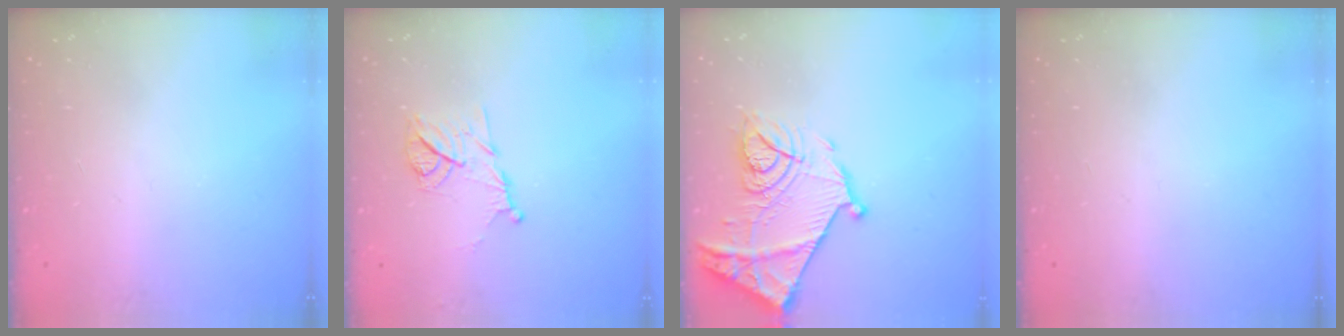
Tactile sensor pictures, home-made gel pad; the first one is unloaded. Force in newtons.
{"total": 10.0, "press": 10.0, "slide": 1.0}
{"total": 18.1, "press": 18.0, "slide": 1.6}
{"total": 0.0}